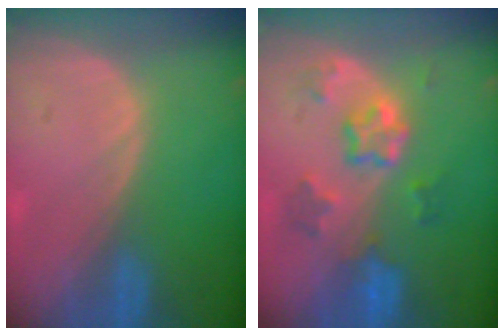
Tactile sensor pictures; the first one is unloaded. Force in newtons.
{"total": 7.1, "press": 6.3, "slide": 3.4}